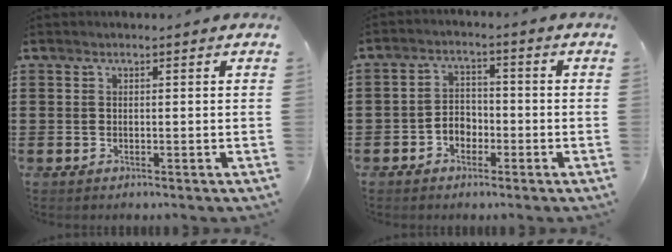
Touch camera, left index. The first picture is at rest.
{"total": 3.1, "force": [-1.8, 2.2, 1.3], "torque": [-0.029, 0.009, -0.040]}